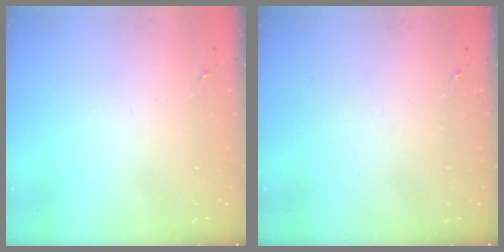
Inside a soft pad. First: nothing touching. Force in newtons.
{"total": 0.0}